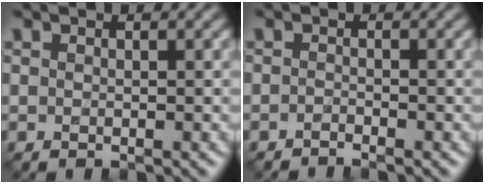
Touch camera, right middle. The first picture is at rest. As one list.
[{"total": 1.0, "force": [-1.0, 0.0, 0.2], "torque": [0.001, -0.003, -0.022]}]